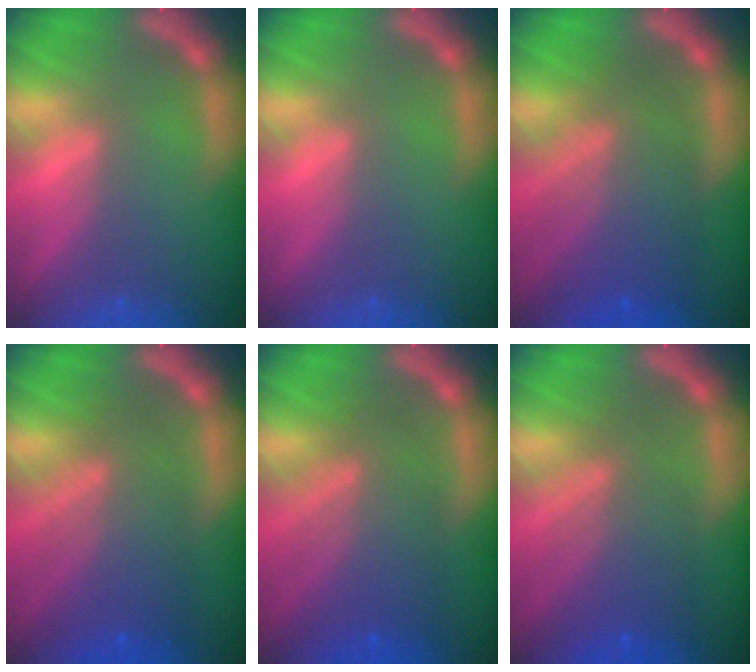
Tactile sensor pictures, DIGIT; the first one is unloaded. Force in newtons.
{"total": 0.0}
{"total": 8.5}
{"total": 7.5}
{"total": 7.5}
{"total": 6.6}